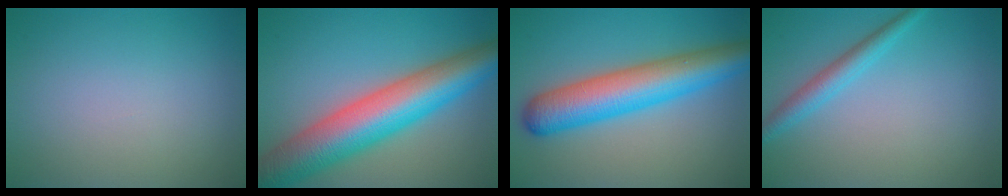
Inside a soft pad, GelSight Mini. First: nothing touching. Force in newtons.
{"total": 11.2, "press": 11.2, "slide": 0.4}
{"total": 8.6, "press": 8.6, "slide": 0.2}
{"total": 2.5, "press": 2.5, "slide": 0.0}